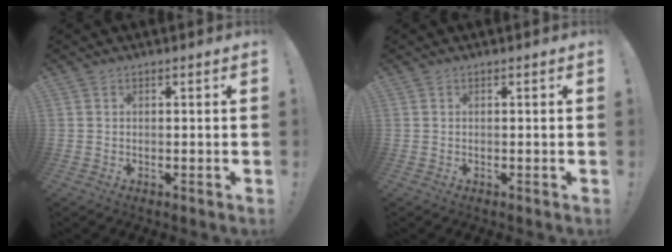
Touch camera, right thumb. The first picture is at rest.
{"total": 0.0}